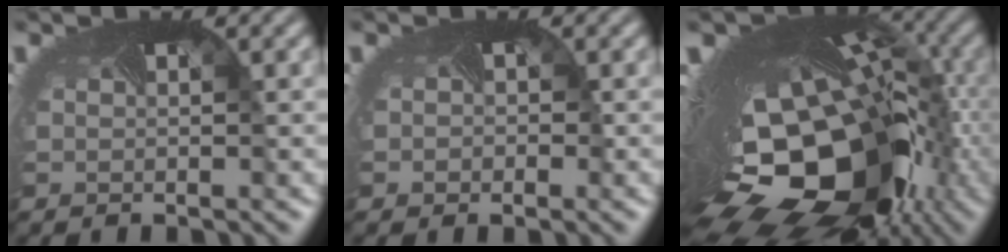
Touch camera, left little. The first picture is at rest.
{"total": 1.2, "force": [0.1, 1.2, 0.3], "torque": [-0.002, -0.006, -0.002]}
{"total": 21.5, "force": [-5.8, 13.9, 15.3], "torque": [-0.286, -0.038, -0.093]}